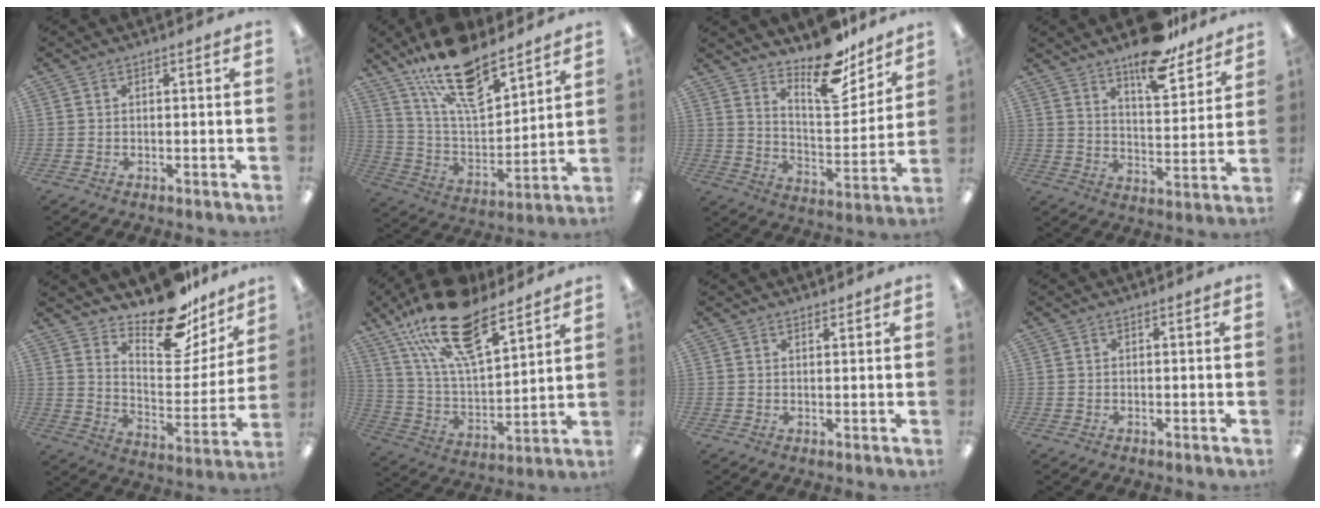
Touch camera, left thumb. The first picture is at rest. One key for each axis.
{"total": 19.2, "fx": 14.4, "fy": 7.1, "fz": 10.6, "tx": -0.187, "ty": -0.086, "tz": 0.249}
{"total": 18.6, "fx": 14.2, "fy": 7.5, "fz": 9.5, "tx": -0.134, "ty": -0.097, "tz": 0.240}
{"total": 12.9, "fx": 10.8, "fy": 3.8, "fz": 6.0, "tx": -0.077, "ty": -0.077, "tz": 0.189}
{"total": 19.2, "fx": 15.7, "fy": 7.3, "fz": 8.2, "tx": -0.108, "ty": -0.120, "tz": 0.268}
{"total": 22.4, "fx": 15.3, "fy": 8.9, "fz": 13.8, "tx": -0.246, "ty": -0.075, "tz": 0.269}
{"total": 1.1, "fx": 1.1, "fy": 0.2, "fz": 0.0, "tx": 0.008, "ty": -0.004, "tz": 0.019}
{"total": 0.0}